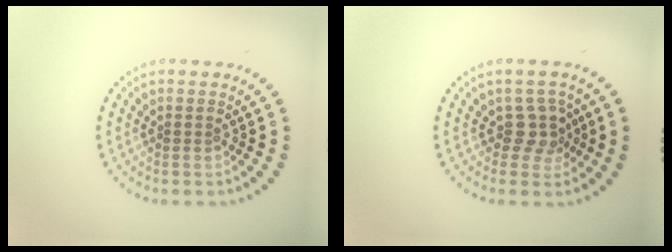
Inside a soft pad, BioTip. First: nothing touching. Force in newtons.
{"total": 2.2, "press": 1.8, "slide": 1.3}